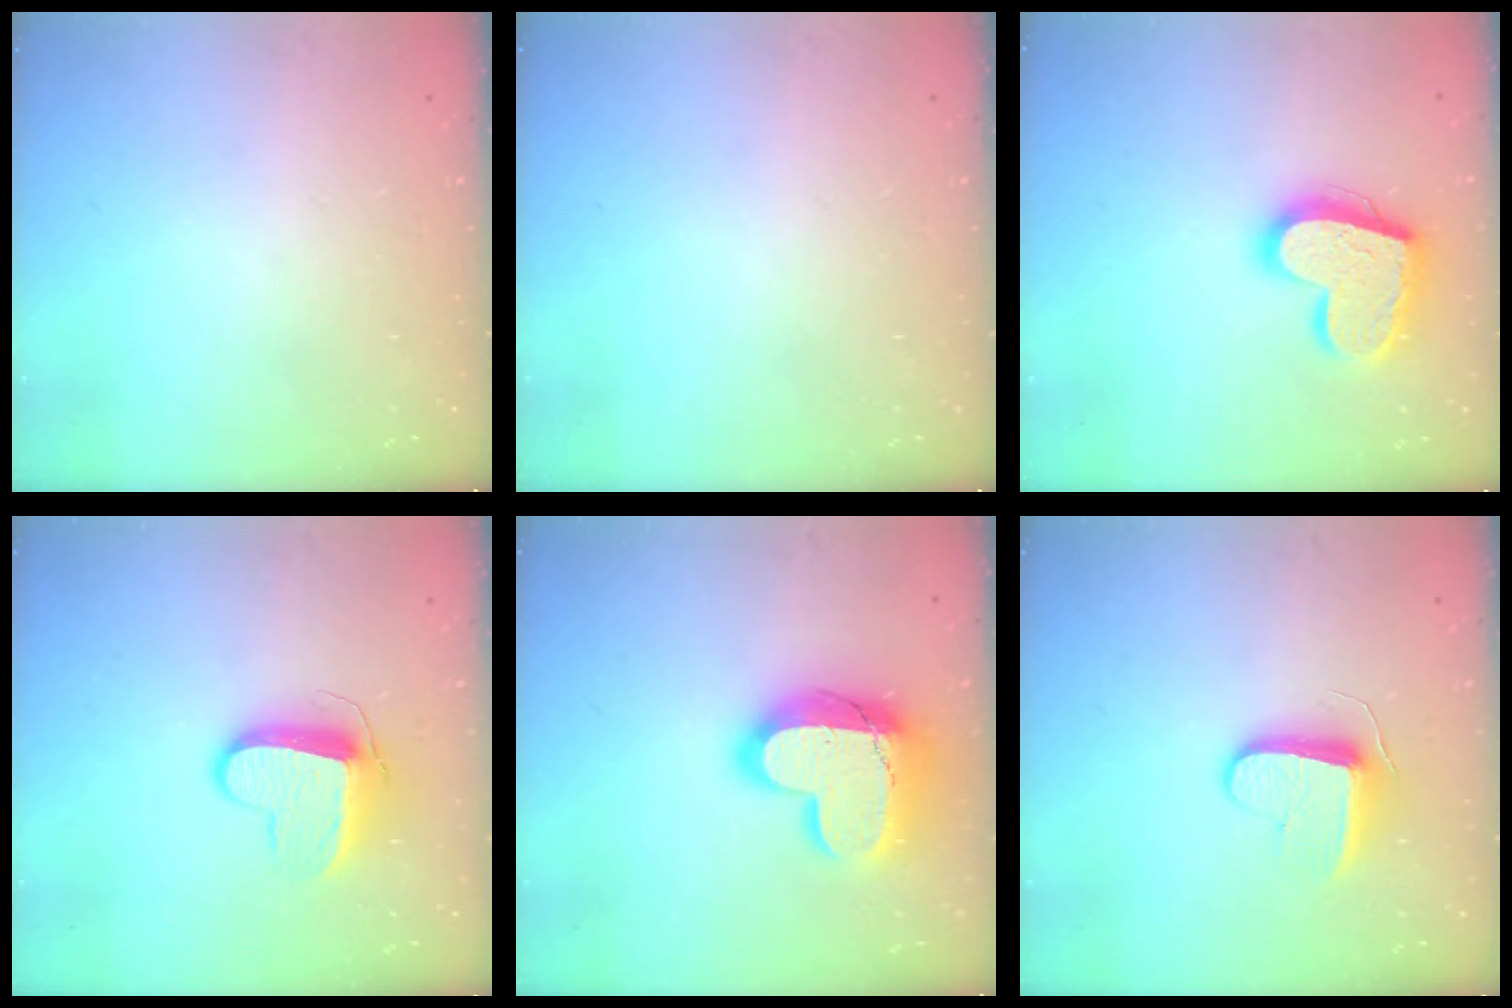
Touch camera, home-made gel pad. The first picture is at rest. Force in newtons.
{"total": 0.0}
{"total": 20.2, "press": 20.2, "slide": 1.5}
{"total": 10.9, "press": 10.8, "slide": 0.6}
{"total": 24.2, "press": 24.2, "slide": 1.6}
{"total": 9.3, "press": 9.3, "slide": 0.1}